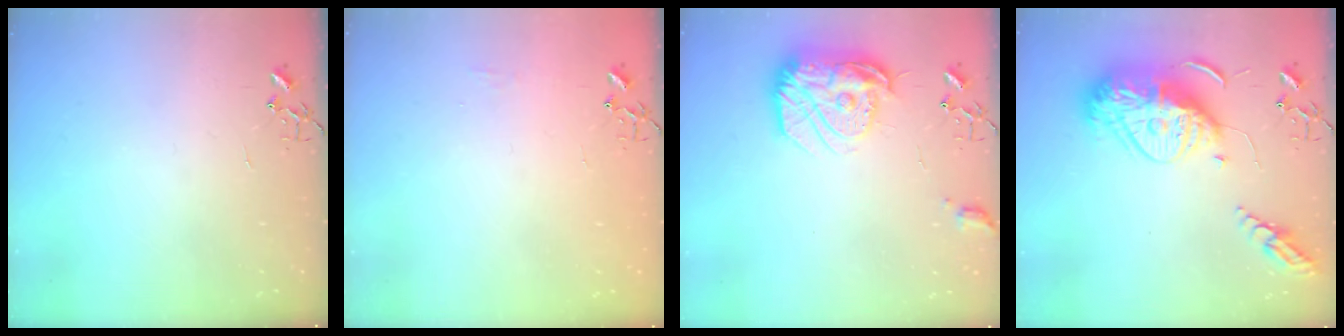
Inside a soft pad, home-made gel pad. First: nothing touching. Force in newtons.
{"total": 4.6, "press": 4.6, "slide": 0.7}
{"total": 17.7, "press": 17.6, "slide": 1.4}
{"total": 19.6, "press": 19.5, "slide": 1.9}